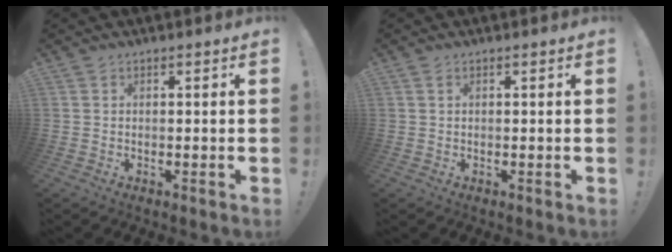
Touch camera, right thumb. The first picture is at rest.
{"total": 0.6, "force": [0.3, 0.2, 0.5], "torque": [-0.012, 0.002, 0.007]}